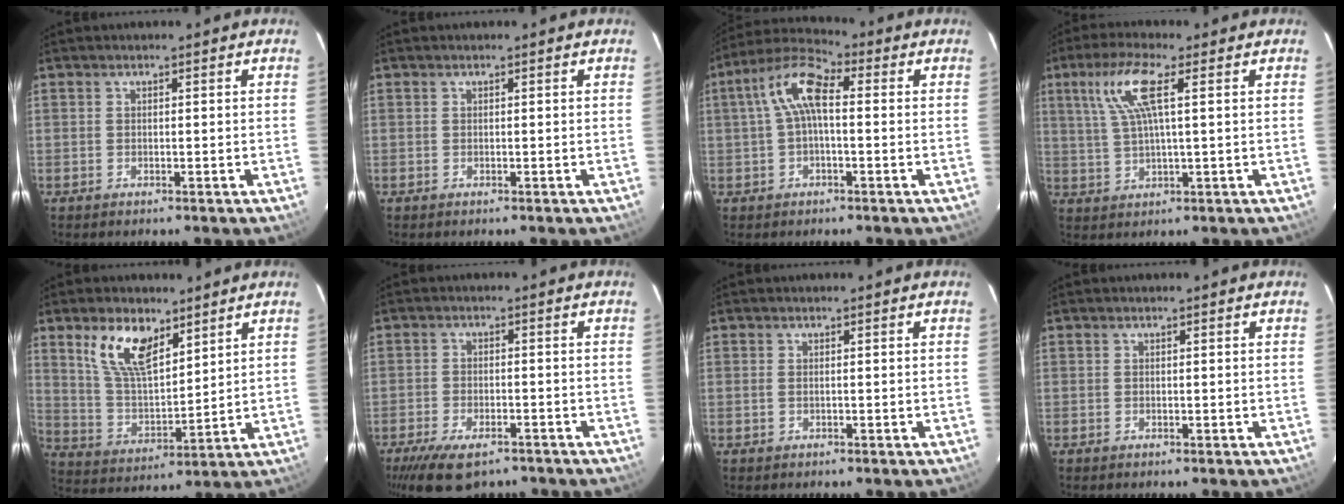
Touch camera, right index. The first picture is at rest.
{"total": 0.0}
{"total": 8.6, "force": [0.7, 3.6, 7.8], "torque": [-0.164, 0.030, 0.010]}
{"total": 8.5, "force": [3.1, 1.6, 7.8], "torque": [-0.157, 0.013, 0.063]}
{"total": 11.6, "force": [6.8, 5.3, 7.7], "torque": [-0.148, 0.012, 0.140]}
{"total": 10.4, "force": [-7.5, 4.3, 5.8], "torque": [-0.130, -0.018, -0.124]}
{"total": 0.0}
{"total": 0.0}